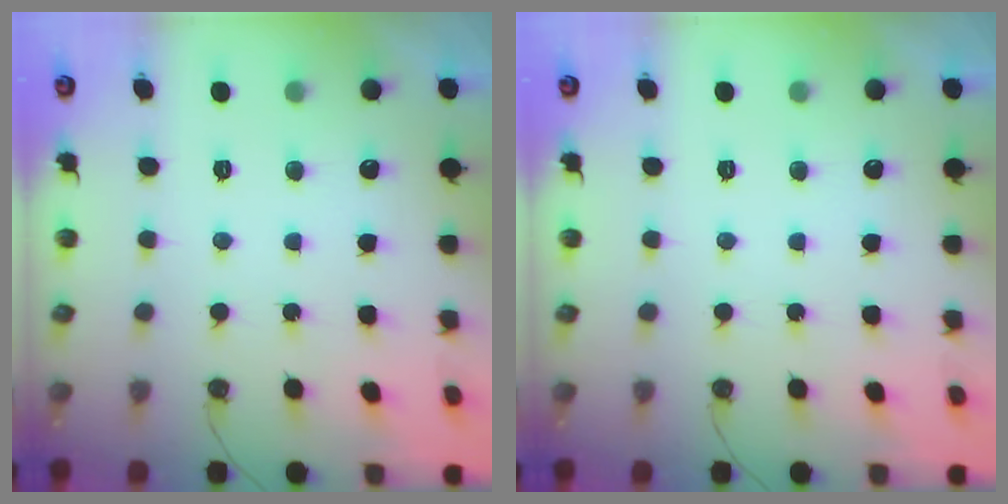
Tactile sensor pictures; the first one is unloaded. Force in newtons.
{"total": 0.0}